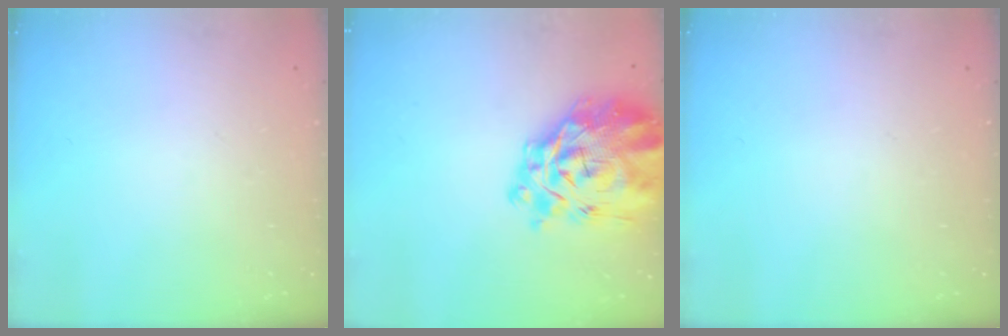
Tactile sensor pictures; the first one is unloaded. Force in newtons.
{"total": 12.3, "press": 11.5, "slide": 4.5}
{"total": 0.0}